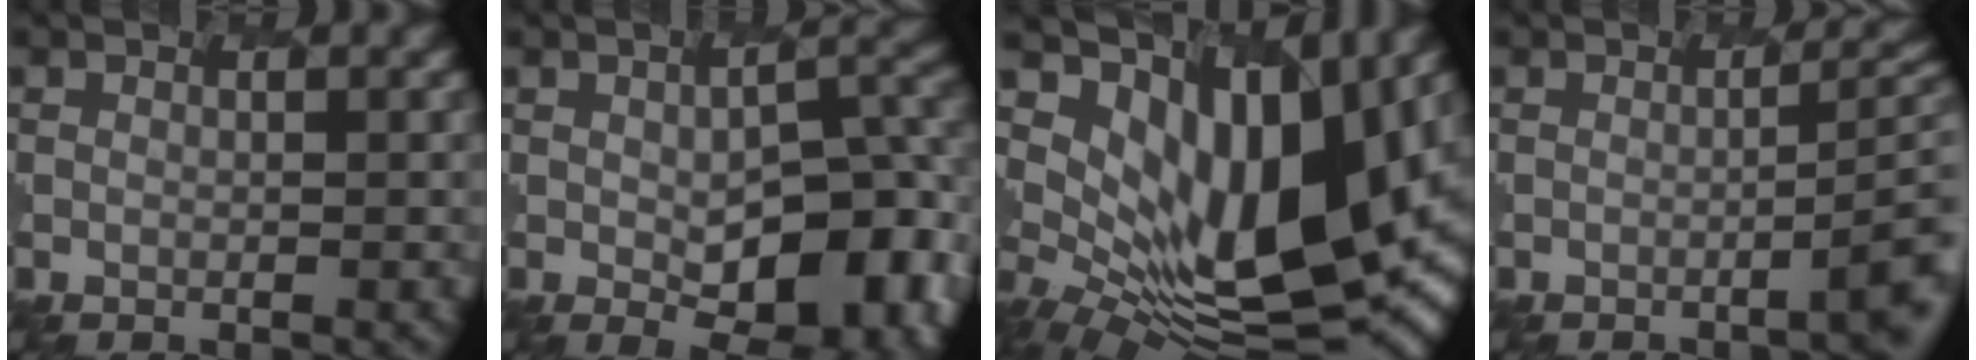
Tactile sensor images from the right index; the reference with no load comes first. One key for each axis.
{"total": 10.5, "fx": -2.7, "fy": 4.9, "fz": 8.9, "tx": -0.115, "ty": -0.007, "tz": -0.045}
{"total": 11.4, "fx": 3.9, "fy": 5.3, "fz": 9.3, "tx": -0.169, "ty": -0.016, "tz": 0.079}
{"total": 5.4, "fx": -0.9, "fy": 1.5, "fz": 5.1, "tx": -0.049, "ty": 0.003, "tz": -0.014}